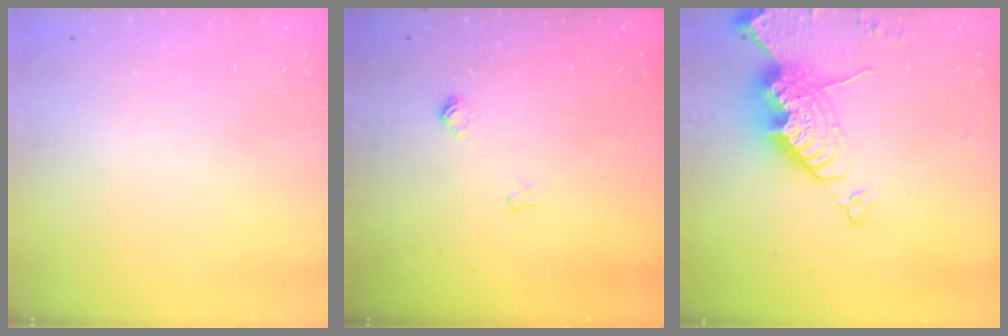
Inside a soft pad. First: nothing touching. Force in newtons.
{"total": 6.2, "press": 6.2, "slide": 0.7}
{"total": 17.2, "press": 17.2, "slide": 1.7}